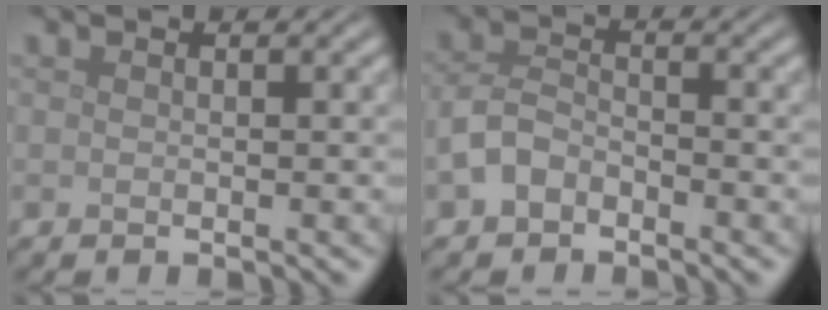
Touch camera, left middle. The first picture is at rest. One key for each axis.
{"total": 2.6, "fx": -1.4, "fy": 1.7, "fz": 1.5, "tx": -0.030, "ty": 0.009, "tz": -0.036}